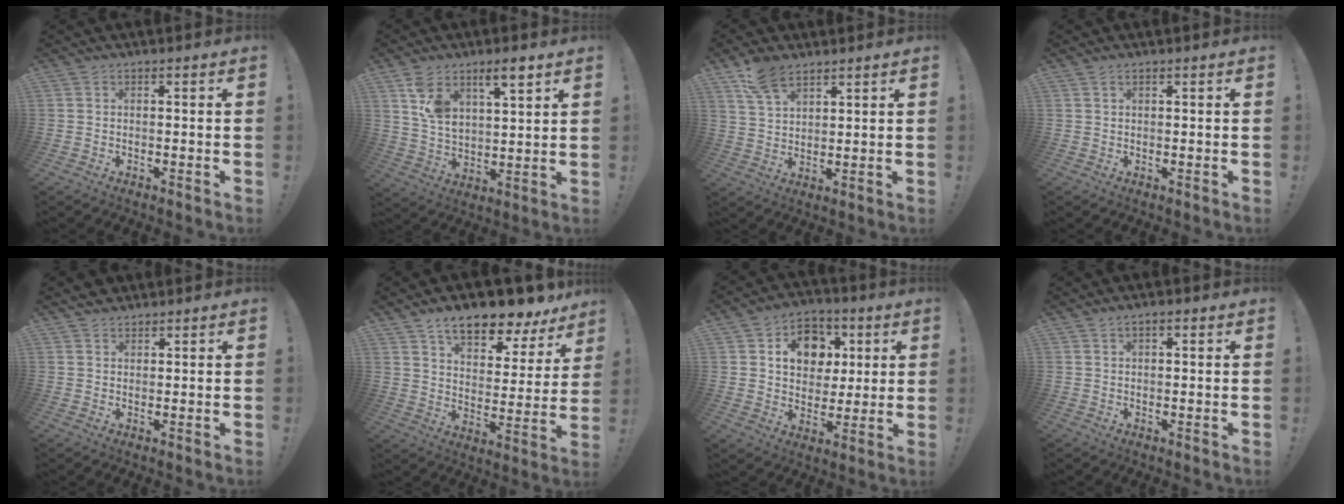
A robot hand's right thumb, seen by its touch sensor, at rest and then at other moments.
{"total": 10.0, "force": [6.8, 4.6, 5.6], "torque": [-0.097, -0.031, 0.126]}
{"total": 8.5, "force": [6.0, 4.1, 4.4], "torque": [-0.085, -0.023, 0.117]}
{"total": 0.7, "force": [0.4, 0.2, 0.5], "torque": [-0.018, 0.004, 0.009]}
{"total": 2.7, "force": [2.3, 1.2, 0.4], "torque": [0.004, -0.016, 0.042]}
{"total": 12.7, "force": [10.0, 4.3, 6.6], "torque": [-0.109, -0.077, 0.169]}
{"total": 12.8, "force": [4.7, 10.2, 6.1], "torque": [-0.075, -0.017, 0.091]}
{"total": 1.3, "force": [0.8, 0.7, 0.8], "torque": [-0.014, 0.000, 0.015]}